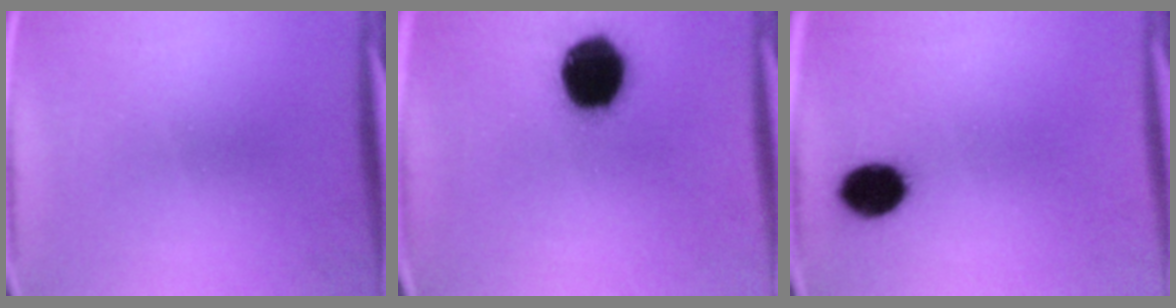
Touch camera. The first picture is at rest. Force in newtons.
{"total": 18.3}
{"total": 8.0}